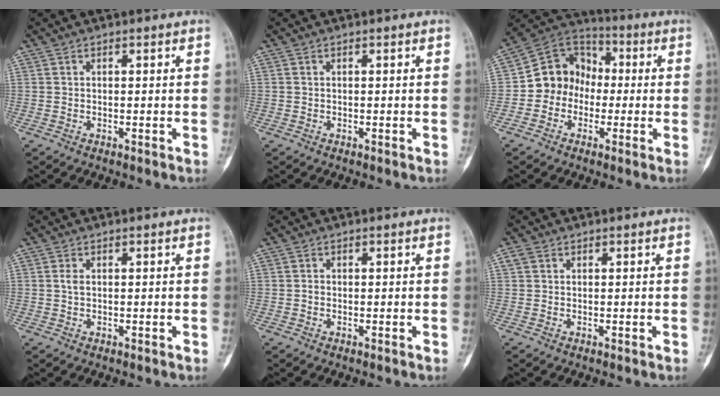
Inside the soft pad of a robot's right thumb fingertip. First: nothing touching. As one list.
[{"total": 0.6, "force": [0.1, 0.3, -0.5], "torque": [0.007, 0.000, 0.001]}, {"total": 11.6, "force": [-1.4, 10.1, 5.5], "torque": [-0.052, 0.040, -0.040]}, {"total": 1.1, "force": [0.3, 1.0, 0.3], "torque": [-0.006, 0.000, 0.003]}, {"total": 0.6, "force": [-0.2, 0.5, 0.3], "torque": [0.001, 0.002, -0.005]}, {"total": 1.3, "force": [0.5, 1.1, 0.0], "torque": [0.003, 0.001, 0.006]}]